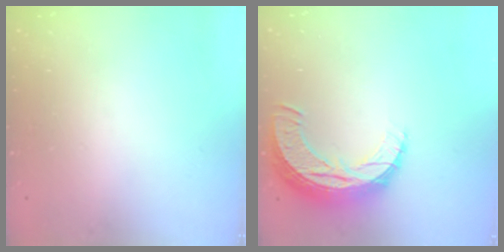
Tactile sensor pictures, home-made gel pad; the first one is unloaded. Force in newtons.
{"total": 10.9, "press": 10.9, "slide": 0.7}